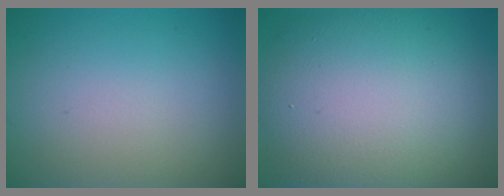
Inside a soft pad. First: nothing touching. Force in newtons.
{"total": 12.9, "press": 12.9, "slide": 0.4}